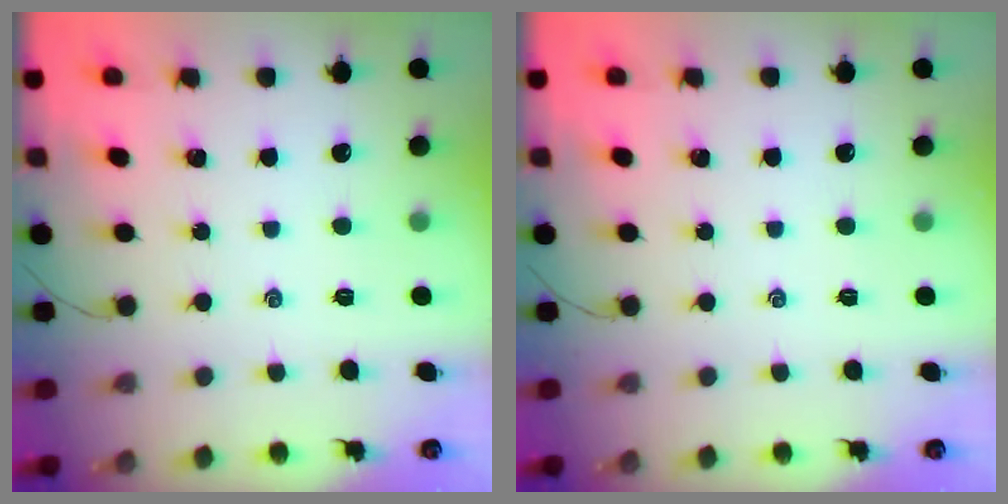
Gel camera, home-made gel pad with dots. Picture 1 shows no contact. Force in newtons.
{"total": 1.1, "press": 0.9, "slide": 0.5}